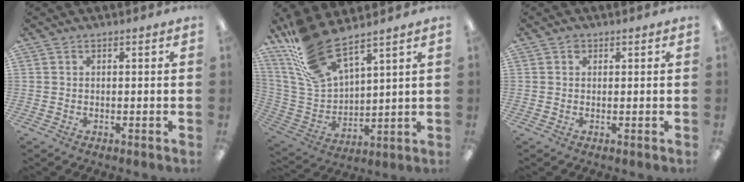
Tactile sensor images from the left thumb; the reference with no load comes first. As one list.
[{"total": 16.0, "force": [12.6, 5.0, 8.5], "torque": [-0.218, -0.064, 0.230]}, {"total": 1.2, "force": [0.6, 0.9, 0.5], "torque": [-0.011, 0.004, 0.010]}]